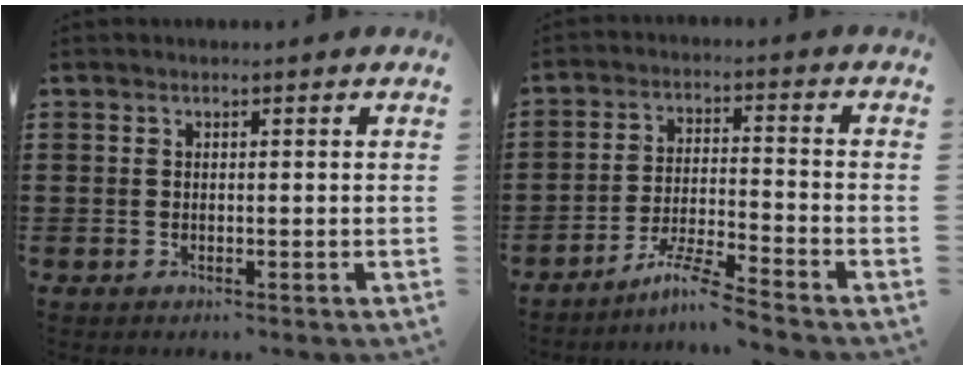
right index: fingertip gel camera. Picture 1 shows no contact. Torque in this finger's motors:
{"motor_torque": [-0.39, 0.45, -0.31, -0.05]}